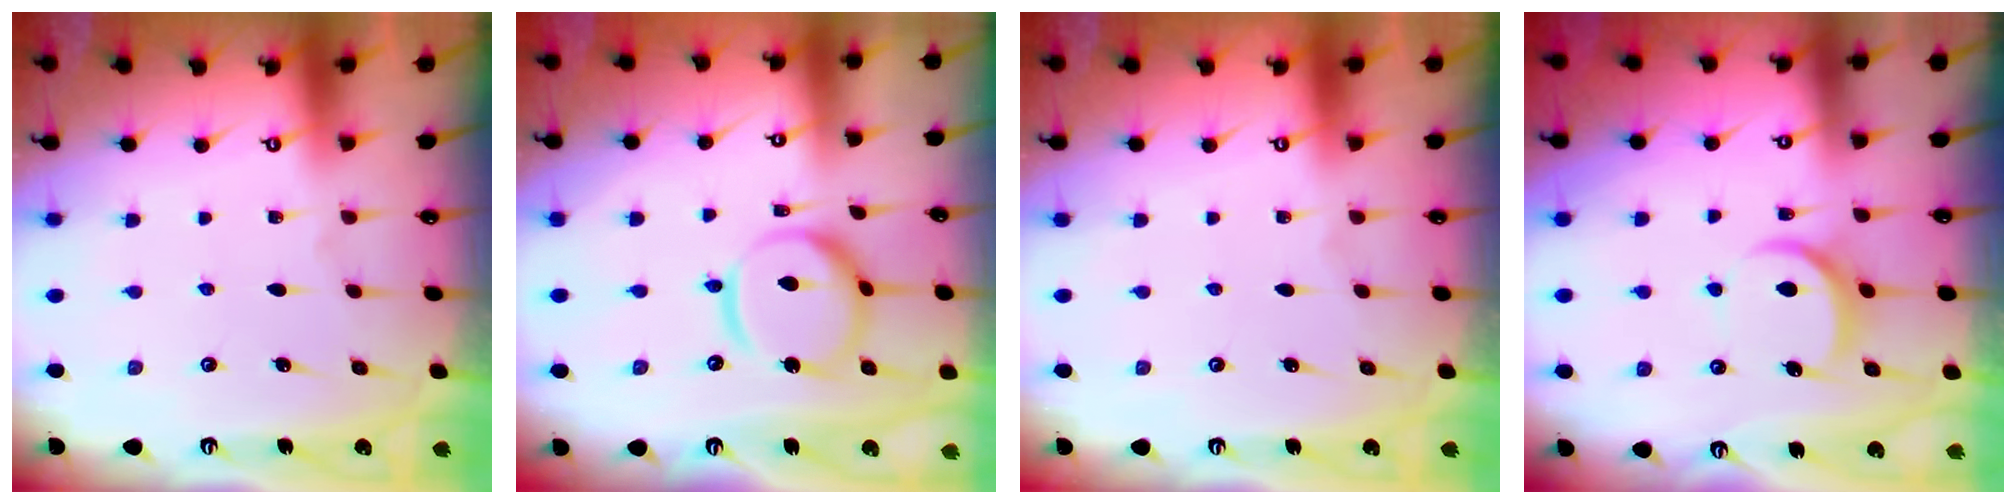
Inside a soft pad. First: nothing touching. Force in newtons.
{"total": 13.5, "press": 13.4, "slide": 1.4}
{"total": 0.0}
{"total": 8.0, "press": 8.0, "slide": 0.7}